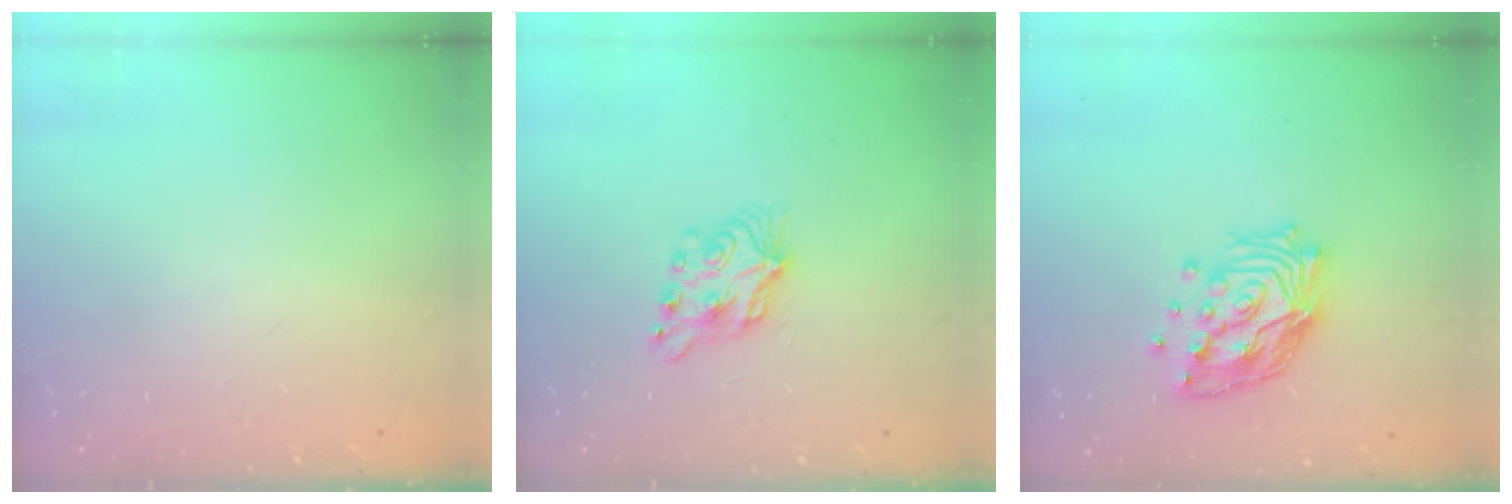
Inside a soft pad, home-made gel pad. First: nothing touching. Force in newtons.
{"total": 8.1, "press": 8.1, "slide": 0.5}
{"total": 18.0, "press": 17.9, "slide": 2.4}